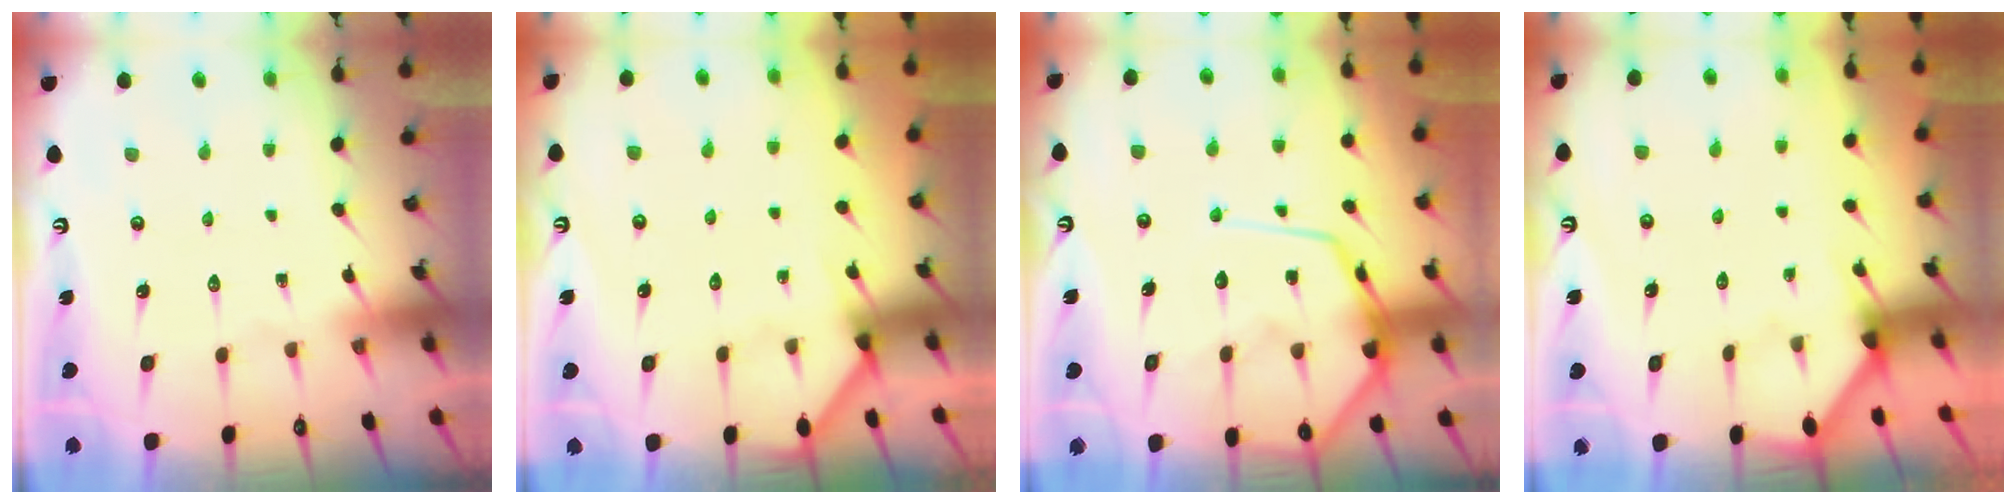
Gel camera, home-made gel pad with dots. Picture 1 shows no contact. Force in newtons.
{"total": 2.6, "press": 2.6, "slide": 0.1}
{"total": 14.0, "press": 14.0, "slide": 1.4}
{"total": 2.6, "press": 2.6, "slide": 0.3}